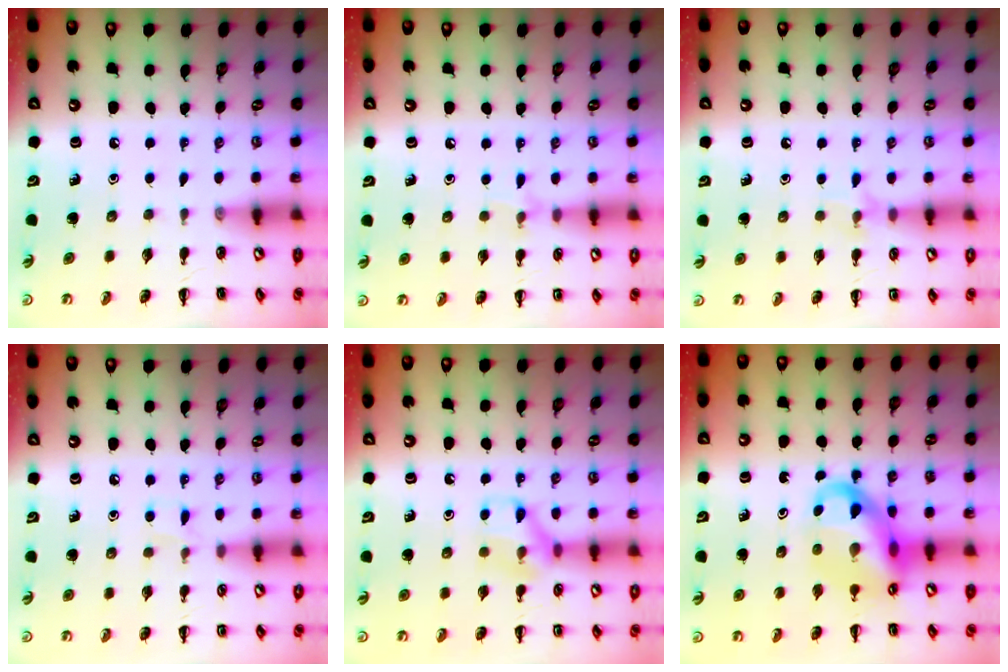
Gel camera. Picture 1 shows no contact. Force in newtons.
{"total": 5.7, "press": 5.5, "slide": 1.5}
{"total": 6.2, "press": 6.1, "slide": 1.3}
{"total": 3.8, "press": 3.7, "slide": 1.2}
{"total": 9.5, "press": 9.4, "slide": 0.7}
{"total": 14.5, "press": 14.0, "slide": 3.7}